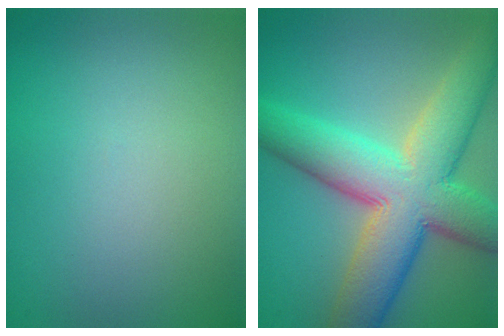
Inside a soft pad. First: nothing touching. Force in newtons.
{"total": 11.5, "press": 11.5, "slide": 0.5}